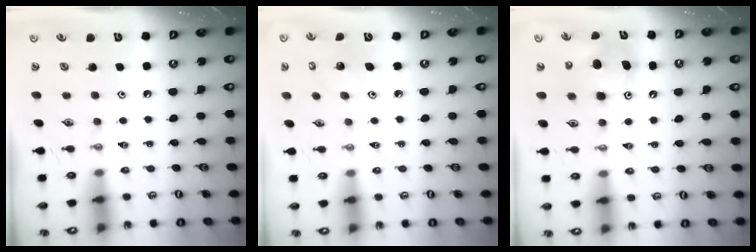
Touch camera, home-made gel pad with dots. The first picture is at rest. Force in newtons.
{"total": 4.1, "press": 4.1, "slide": 0.4}
{"total": 8.0, "press": 8.0, "slide": 0.3}